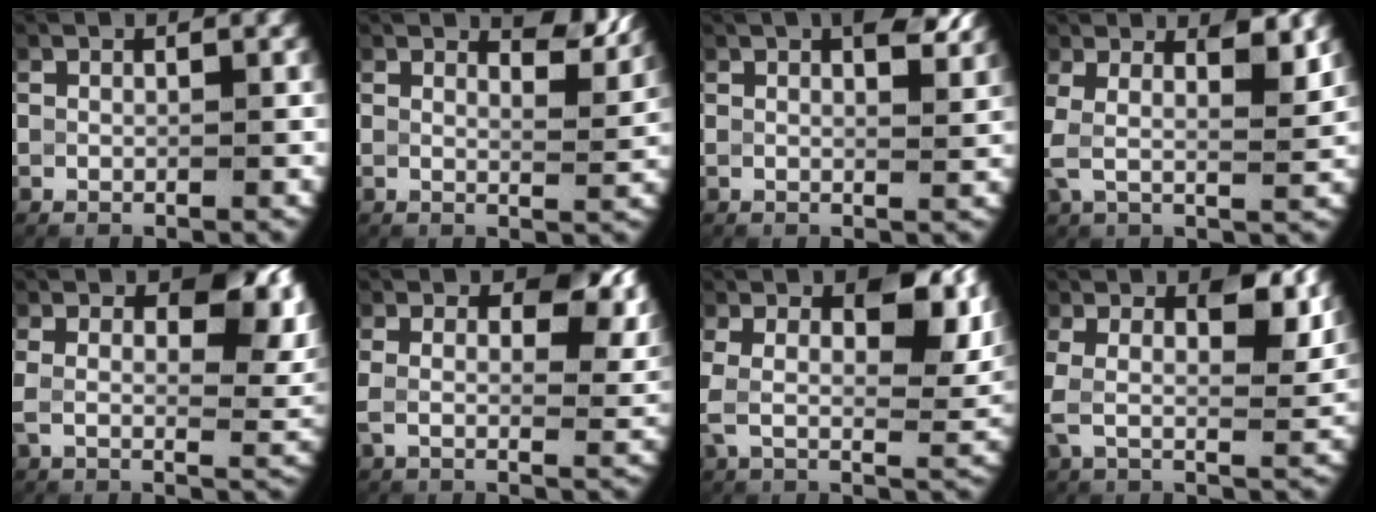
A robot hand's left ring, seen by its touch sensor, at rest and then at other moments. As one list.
[{"total": 3.5, "force": [2.9, 0.4, 1.9], "torque": [-0.029, -0.009, 0.046]}, {"total": 3.0, "force": [1.9, 0.5, 2.3], "torque": [-0.038, -0.007, 0.029]}, {"total": 3.8, "force": [1.4, 1.9, 3.1], "torque": [-0.075, -0.015, 0.026]}, {"total": 5.9, "force": [2.4, 2.6, 4.7], "torque": [-0.066, -0.008, 0.036]}, {"total": 5.1, "force": [2.3, 2.1, 4.0], "torque": [-0.060, -0.008, 0.034]}, {"total": 6.1, "force": [2.1, 3.2, 4.7], "torque": [-0.091, -0.012, 0.033]}, {"total": 4.9, "force": [1.7, 2.5, 3.8], "torque": [-0.082, -0.013, 0.027]}]